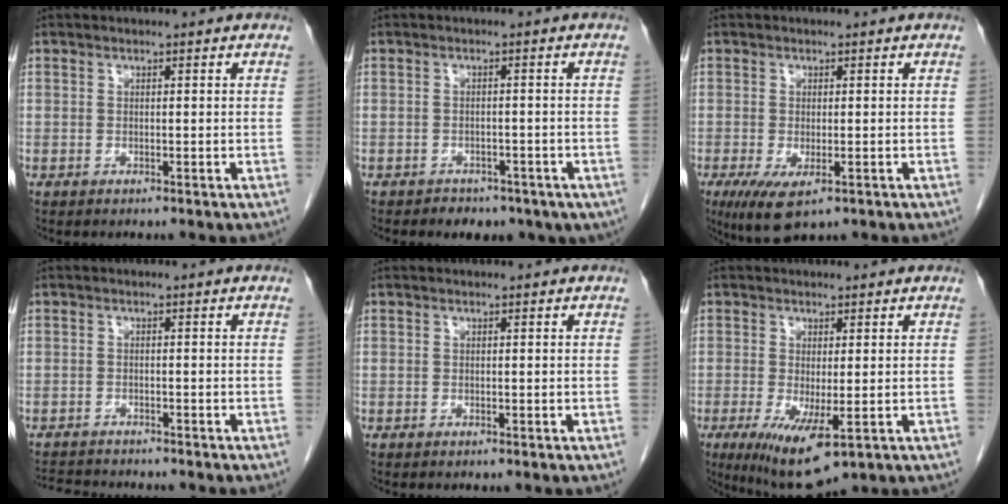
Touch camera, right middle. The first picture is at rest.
{"total": 7.0, "force": [-4.8, 4.5, 2.5], "torque": [-0.029, 0.009, -0.049]}
{"total": 6.2, "force": [-3.3, 2.3, 4.8], "torque": [-0.078, -0.018, -0.049]}
{"total": 5.7, "force": [-5.4, 0.8, 1.5], "torque": [-0.021, -0.009, -0.085]}
{"total": 0.0}
{"total": 8.9, "force": [-3.2, 2.6, 7.9], "torque": [-0.136, -0.027, -0.041]}